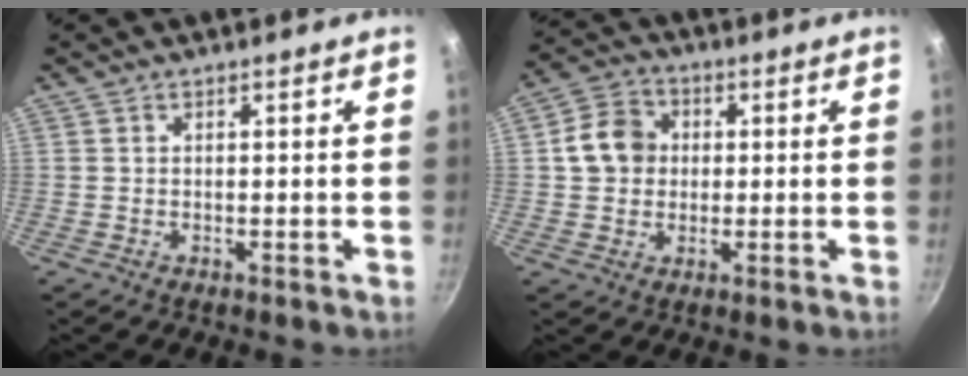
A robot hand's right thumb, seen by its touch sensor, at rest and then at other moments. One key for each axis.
{"total": 8.1, "fx": 0.9, "fy": 7.0, "fz": 4.1, "tx": -0.044, "ty": 0.014, "tz": 0.003}